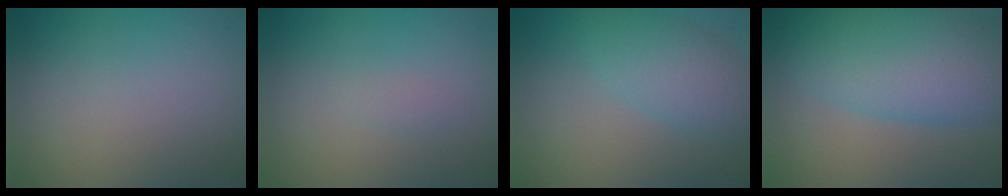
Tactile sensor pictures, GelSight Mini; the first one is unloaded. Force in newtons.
{"total": 0.5, "press": 0.5, "slide": 0.0}
{"total": 3.8, "press": 3.8, "slide": 0.2}
{"total": 8.3, "press": 8.3, "slide": 0.1}